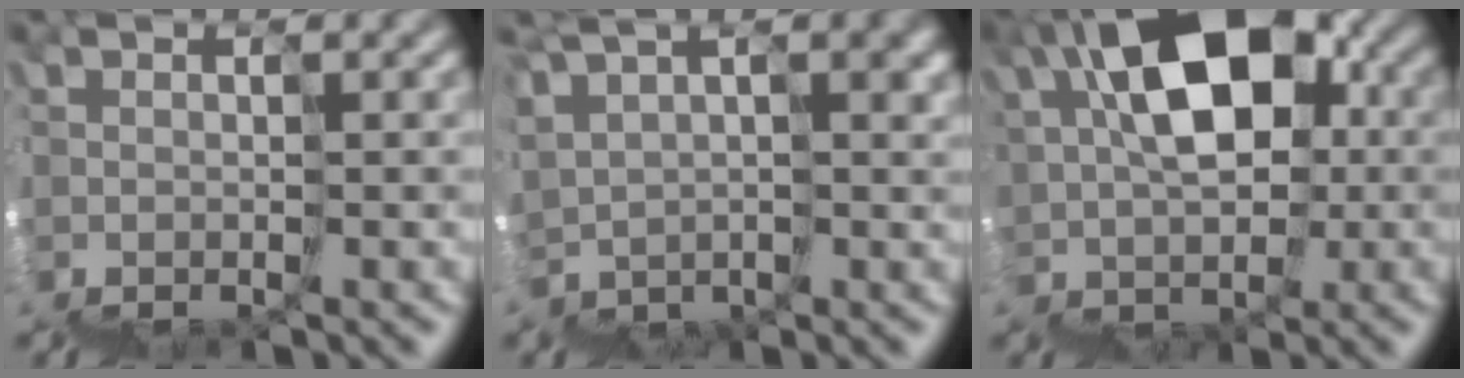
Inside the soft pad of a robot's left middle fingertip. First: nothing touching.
{"total": 4.6, "force": [4.3, 1.1, 1.0], "torque": [-0.033, 0.030, 0.074]}
{"total": 8.9, "force": [5.6, 4.9, 5.0], "torque": [-0.065, 0.054, 0.080]}